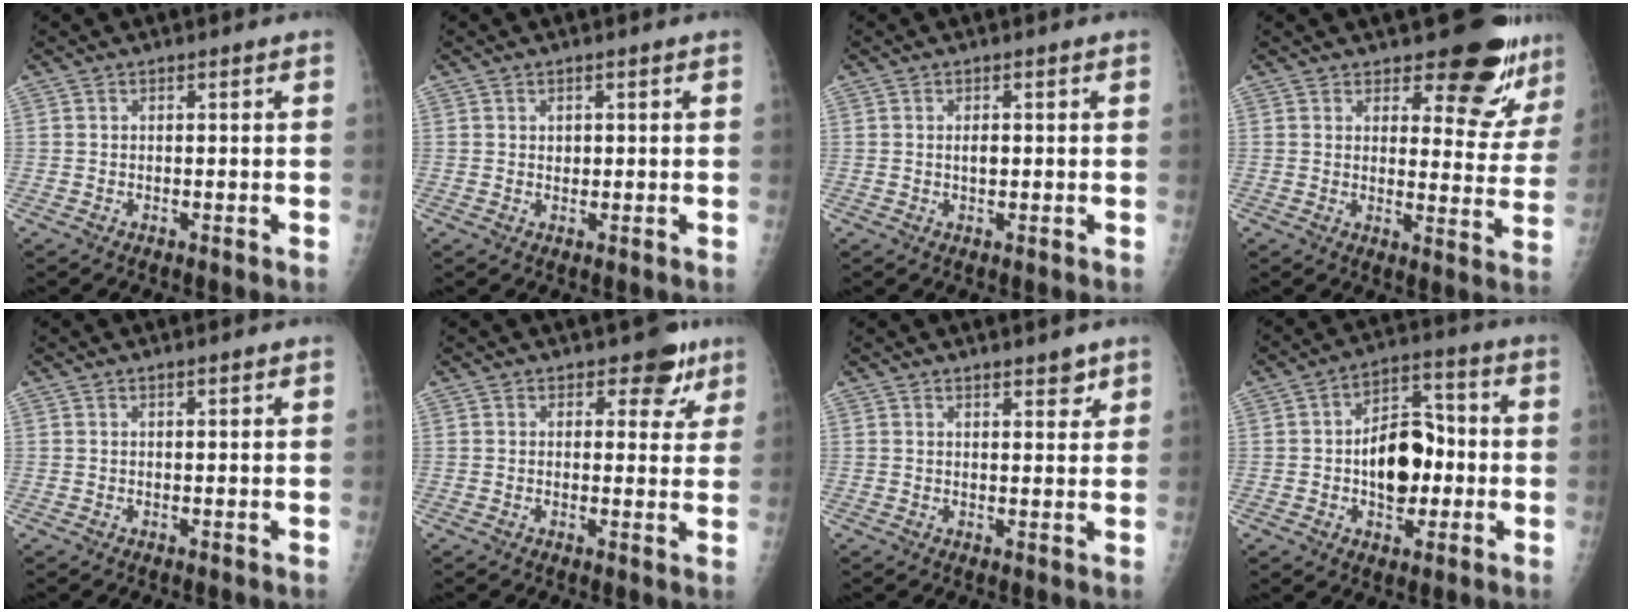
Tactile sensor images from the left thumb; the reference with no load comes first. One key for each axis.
{"total": 1.2, "fx": 0.3, "fy": 1.0, "fz": 0.7, "tx": -0.003, "ty": 0.000, "tz": 0.006}
{"total": 1.7, "fx": 0.1, "fy": 0.8, "fz": 1.5, "tx": -0.023, "ty": 0.000, "tz": 0.002}
{"total": 13.0, "fx": 10.5, "fy": 4.8, "fz": 6.0, "tx": -0.034, "ty": -0.087, "tz": 0.122}
{"total": 0.8, "fx": 0.6, "fy": 0.1, "fz": 0.5, "tx": -0.006, "ty": -0.001, "tz": 0.009}
{"total": 5.4, "fx": 3.4, "fy": 3.3, "fz": 2.5, "tx": 0.008, "ty": -0.014, "tz": 0.038}
{"total": 3.2, "fx": 2.4, "fy": 1.1, "fz": 1.8, "tx": -0.012, "ty": -0.014, "tz": 0.031}
{"total": 12.8, "fx": -1.2, "fy": 8.4, "fz": 9.5, "tx": -0.102, "ty": 0.032, "tz": -0.022}